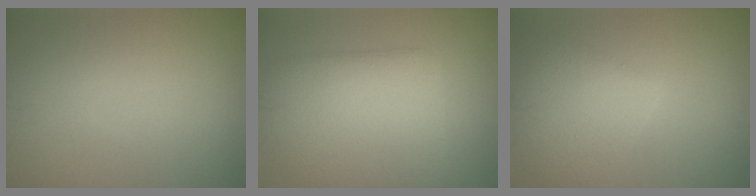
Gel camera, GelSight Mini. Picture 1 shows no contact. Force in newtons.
{"total": 8.1, "press": 8.1, "slide": 0.8}
{"total": 4.9, "press": 4.8, "slide": 0.3}